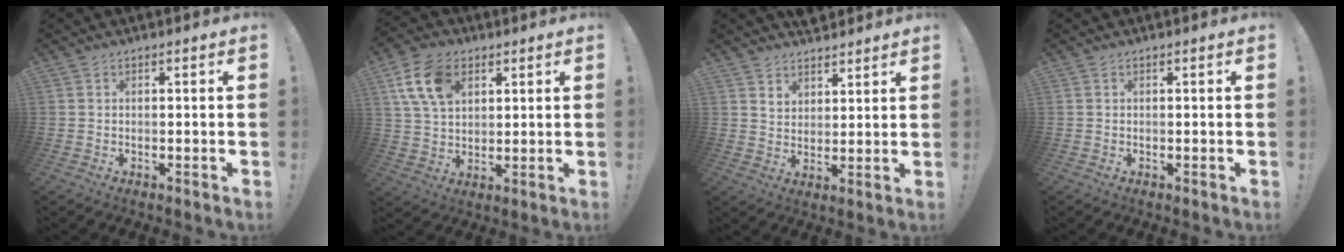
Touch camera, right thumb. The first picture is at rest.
{"total": 13.1, "force": [5.6, 8.9, 7.8], "torque": [-0.138, -0.005, 0.110]}
{"total": 5.4, "force": [4.5, 3.0, 0.1], "torque": [0.004, -0.037, 0.083]}
{"total": 0.0}